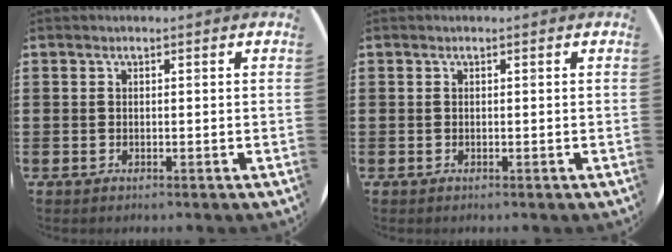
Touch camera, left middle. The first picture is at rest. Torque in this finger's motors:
{"motor_torque": [-0.02, 0.02, -0.01, 0.00]}